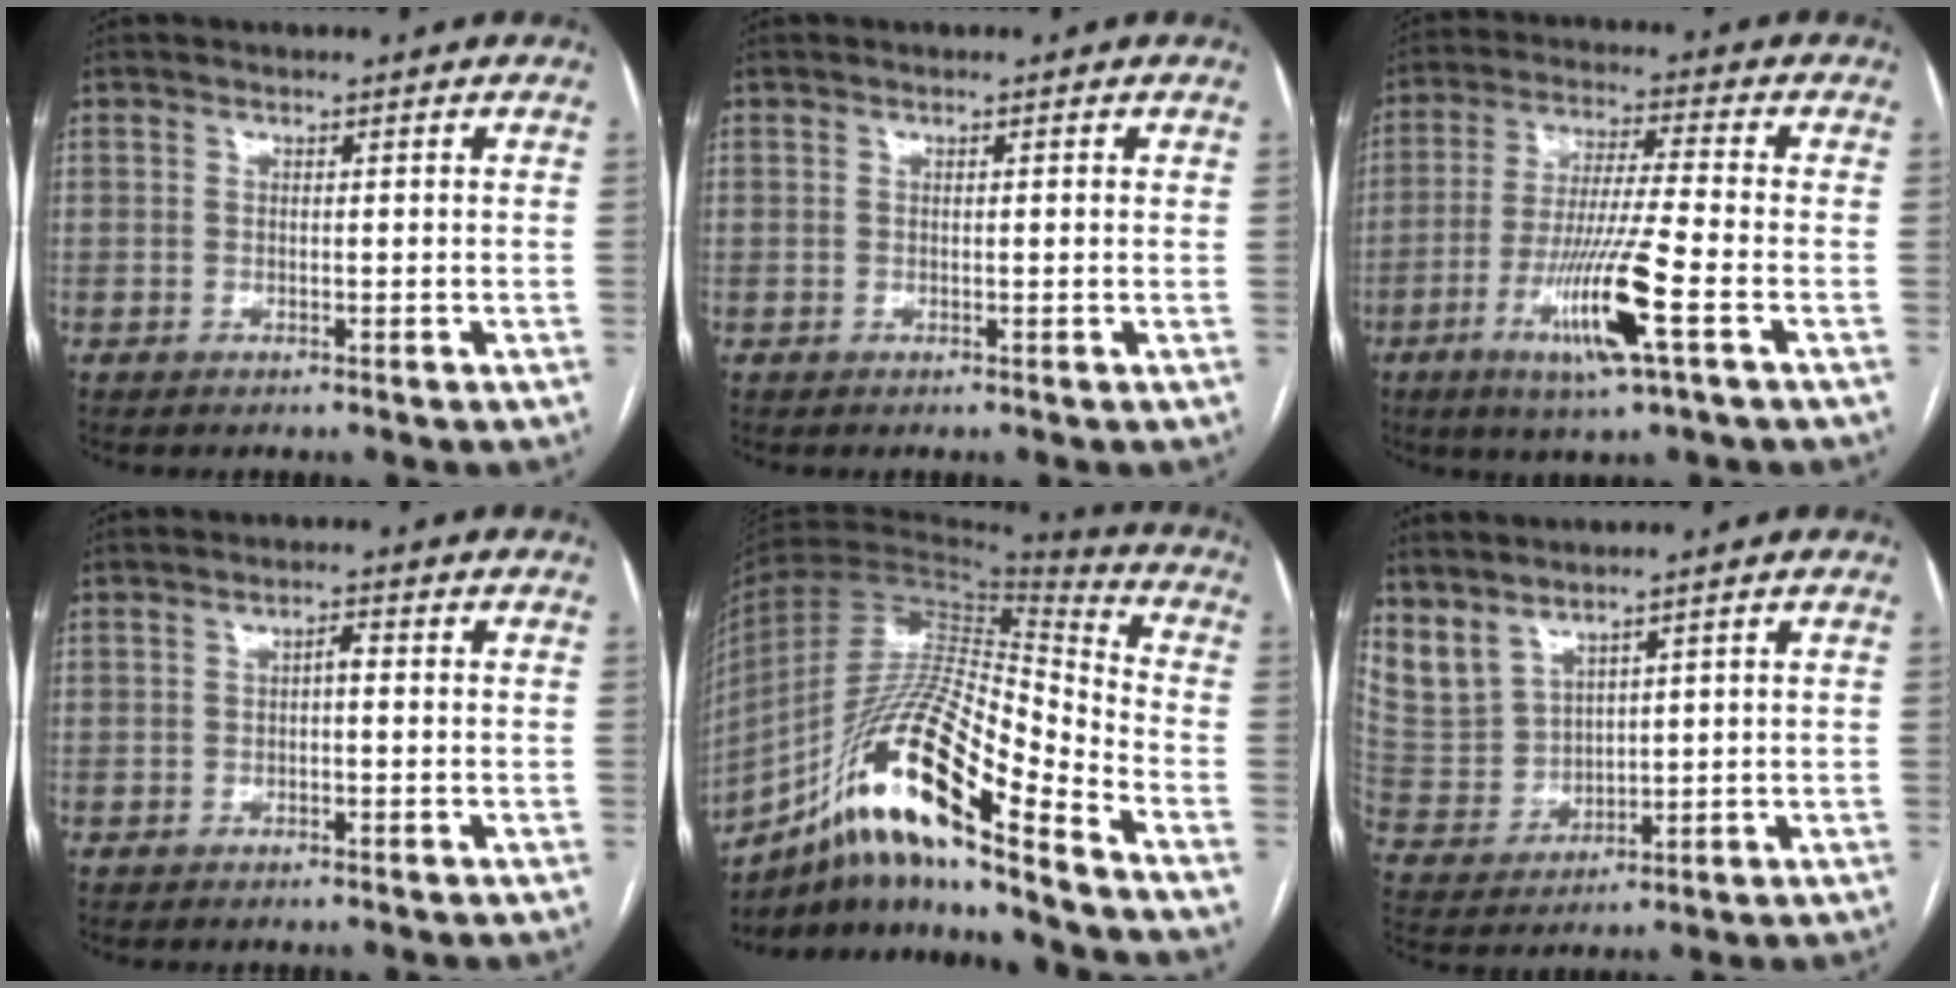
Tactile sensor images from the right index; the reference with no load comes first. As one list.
[{"total": 0.8, "force": [0.4, 0.1, 0.7], "torque": [-0.015, 0.003, 0.004]}, {"total": 12.3, "force": [-4.8, -0.3, 11.3], "torque": [-0.223, -0.019, -0.090]}, {"total": 1.4, "force": [0.0, 0.5, 1.3], "torque": [-0.024, 0.008, 0.001]}, {"total": 20.2, "force": [-11.9, 2.4, 16.1], "torque": [-0.314, -0.008, -0.216]}, {"total": 7.7, "force": [6.3, 3.5, 2.6], "torque": [-0.069, 0.002, 0.157]}]